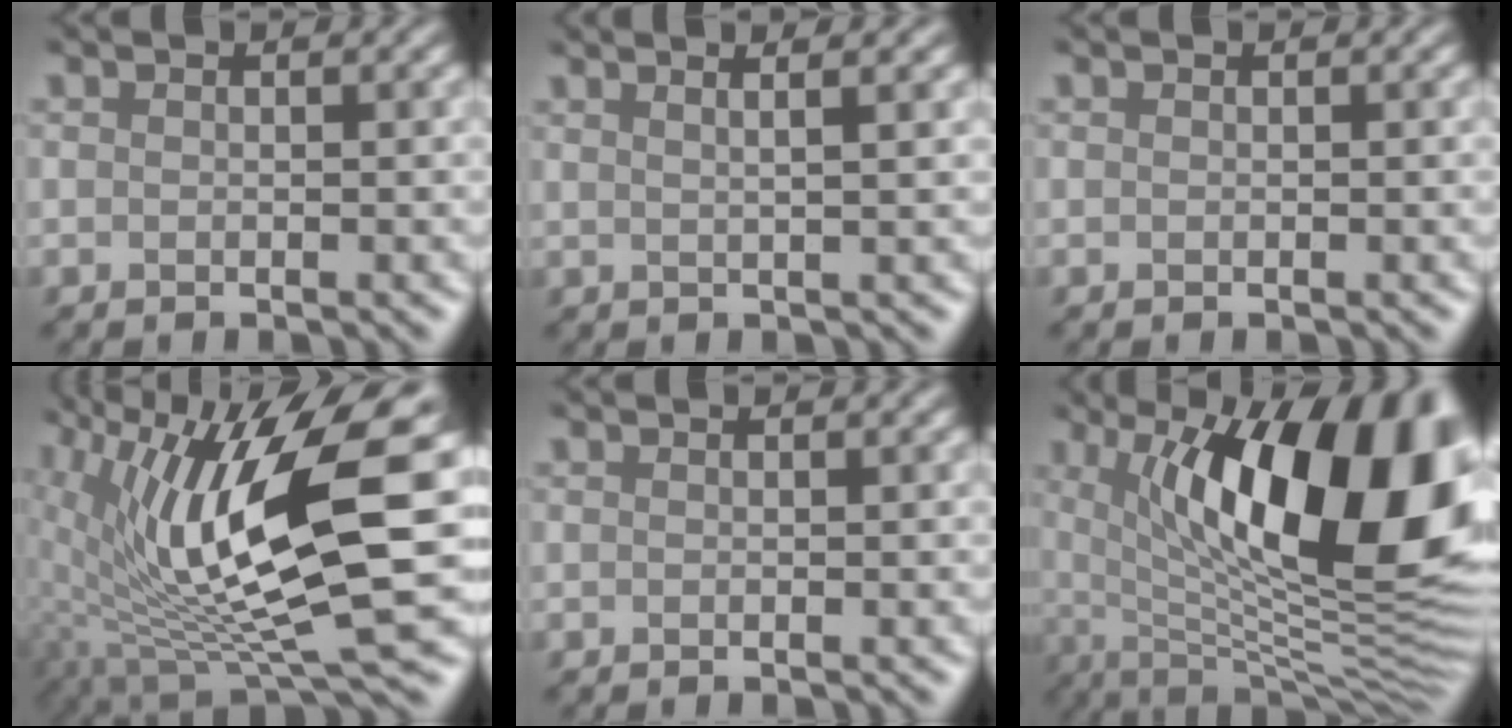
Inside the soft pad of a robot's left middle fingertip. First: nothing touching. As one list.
[{"total": 2.1, "force": [1.6, 0.4, 1.4], "torque": [-0.027, 0.028, 0.001]}, {"total": 0.0}, {"total": 10.5, "force": [1.3, 2.6, 10.1], "torque": [-0.226, -0.027, 0.050]}, {"total": 0.0}, {"total": 15.0, "force": [3.7, 5.4, 13.5], "torque": [-0.208, 0.005, 0.068]}]